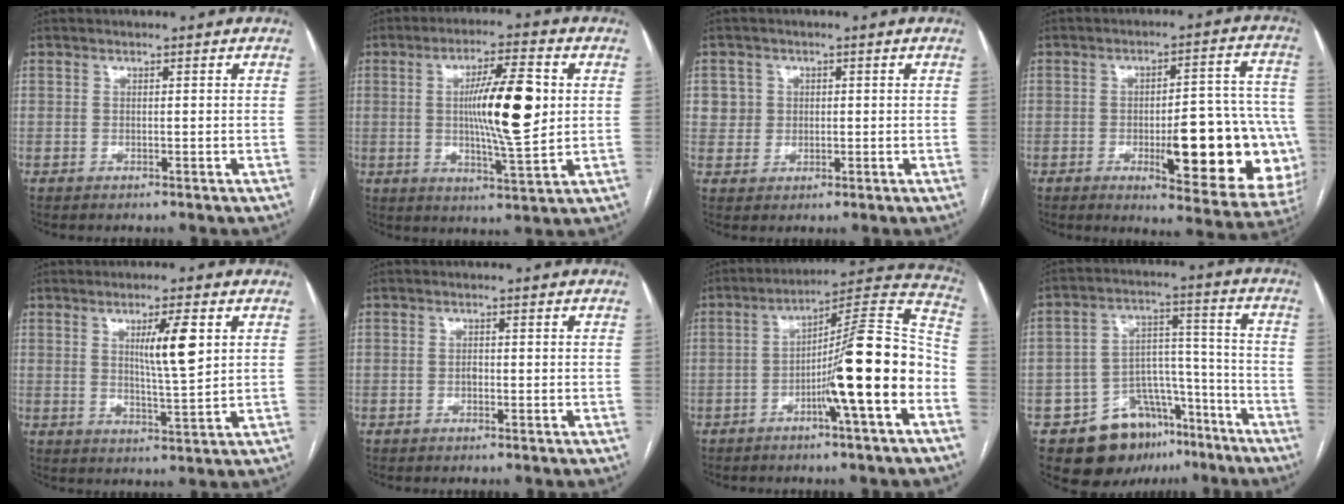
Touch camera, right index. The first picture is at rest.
{"total": 12.5, "force": [1.4, 1.4, 12.4], "torque": [-0.205, -0.001, 0.023]}
{"total": 3.2, "force": [0.8, 3.1, 0.0], "torque": [0.014, 0.004, 0.013]}
{"total": 20.2, "force": [-4.9, 5.2, 18.9], "torque": [-0.153, 0.019, -0.042]}
{"total": 6.9, "force": [2.3, 0.3, 6.5], "torque": [-0.110, -0.004, 0.038]}
{"total": 0.7, "force": [-0.2, 0.4, 0.5], "torque": [-0.010, 0.002, -0.006]}
{"total": 16.2, "force": [-5.0, 0.0, 15.4], "torque": [-0.228, 0.017, -0.083]}
{"total": 14.0, "force": [-9.1, 9.1, 5.7], "torque": [-0.069, 0.056, -0.135]}